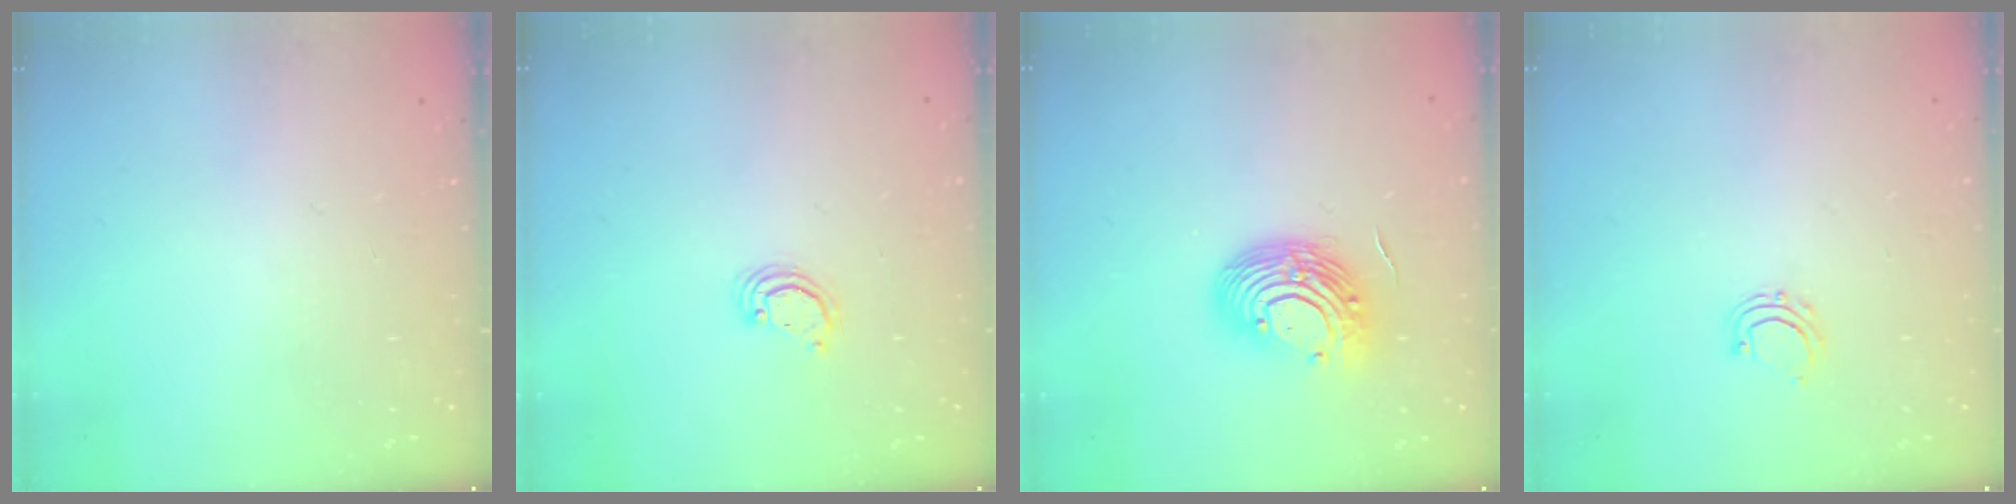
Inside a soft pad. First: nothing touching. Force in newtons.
{"total": 2.0, "press": 2.0, "slide": 0.2}
{"total": 12.8, "press": 12.6, "slide": 2.2}
{"total": 5.1, "press": 5.1, "slide": 0.7}